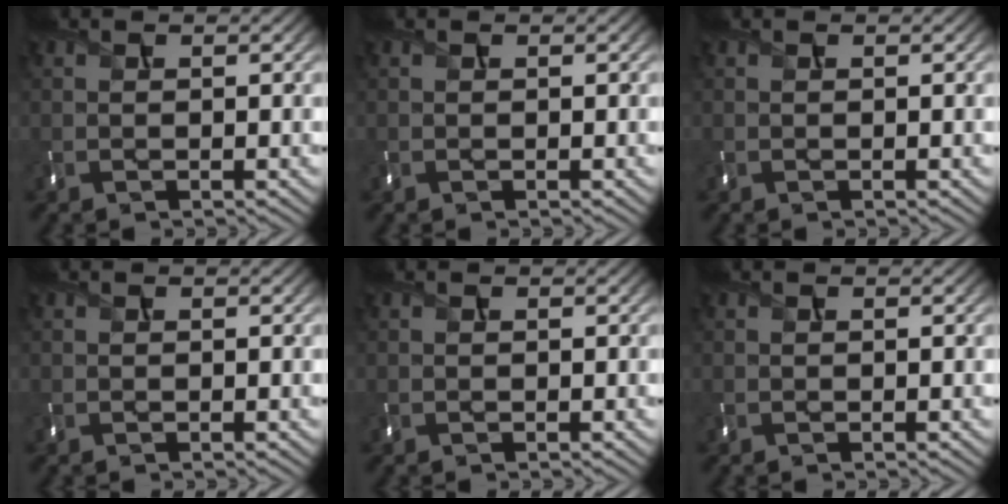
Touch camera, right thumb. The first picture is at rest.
{"total": 0.0}
{"total": 0.0}
{"total": 0.0}
{"total": 0.0}
{"total": 0.0}